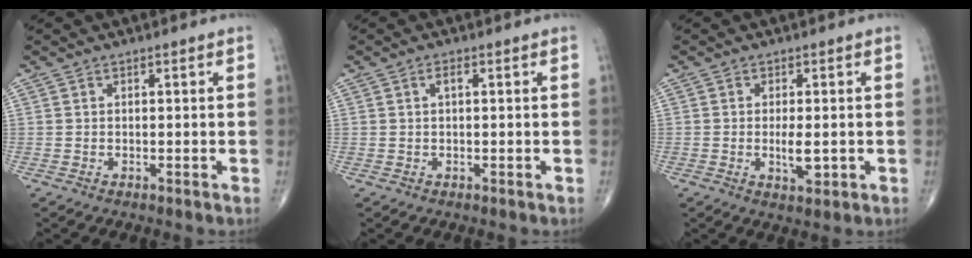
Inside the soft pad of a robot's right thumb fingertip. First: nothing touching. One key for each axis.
{"total": 1.4, "fx": 0.4, "fy": 0.5, "fz": 1.3, "tx": -0.026, "ty": 0.002, "tz": 0.006}
{"total": 4.1, "fx": -0.6, "fy": 1.6, "fz": 3.7, "tx": -0.060, "ty": -0.007, "tz": -0.008}